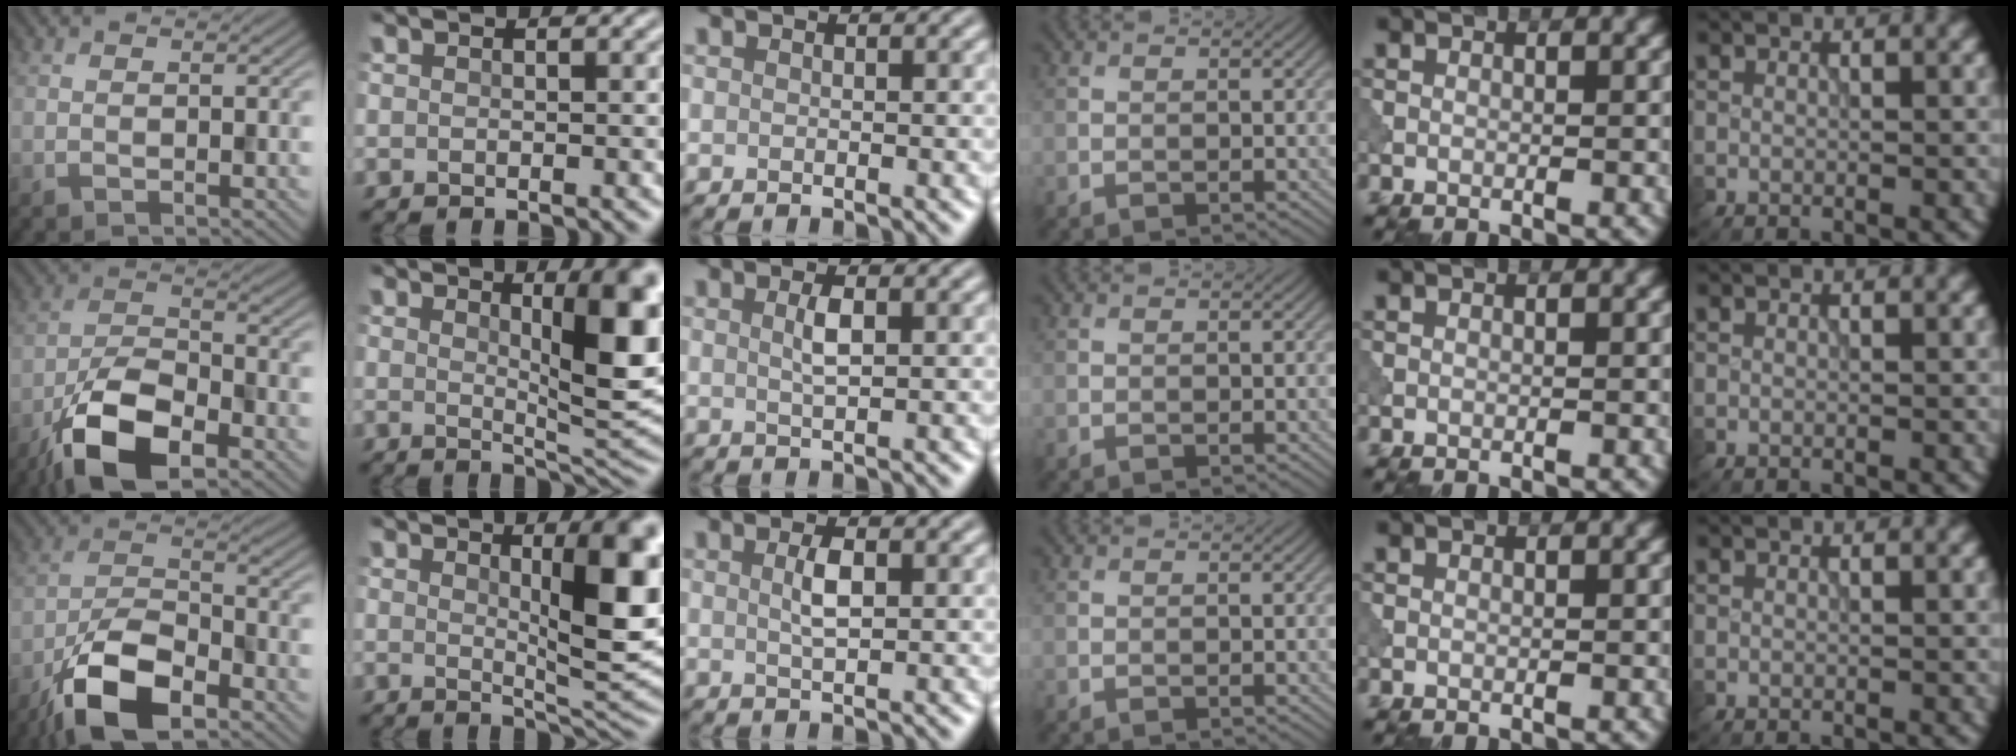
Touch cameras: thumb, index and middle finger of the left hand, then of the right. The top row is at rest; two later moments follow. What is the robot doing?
{"motion": "shake", "object": "bell"}